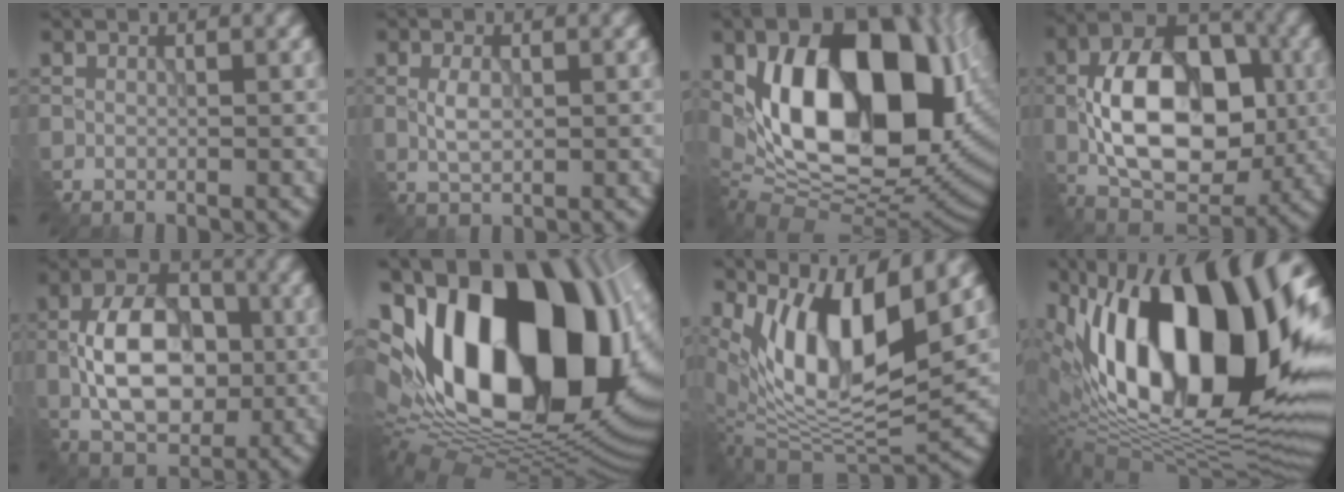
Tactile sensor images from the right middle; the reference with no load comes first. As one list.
[{"total": 1.8, "force": [-0.3, 0.9, 1.5], "torque": [-0.042, -0.001, -0.002]}, {"total": 17.0, "force": [2.6, 10.4, 13.1], "torque": [-0.212, -0.010, 0.044]}, {"total": 11.9, "force": [-1.3, 7.0, 9.5], "torque": [-0.157, 0.017, -0.032]}, {"total": 8.7, "force": [-1.2, 5.3, 6.8], "torque": [-0.127, 0.012, -0.026]}, {"total": 19.2, "force": [2.4, 11.8, 15.0], "torque": [-0.270, 0.019, 0.038]}, {"total": 11.0, "force": [4.8, 3.9, 9.1], "torque": [-0.158, -0.004, 0.092]}, {"total": 20.1, "force": [4.1, 9.6, 17.1], "torque": [-0.272, 0.034, 0.051]}]